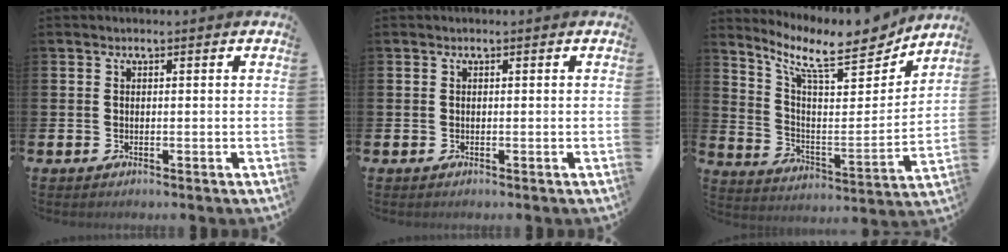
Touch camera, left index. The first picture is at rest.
{"total": 0.0}
{"total": 11.3, "force": [9.4, 2.9, 5.5], "torque": [-0.123, -0.067, 0.157]}